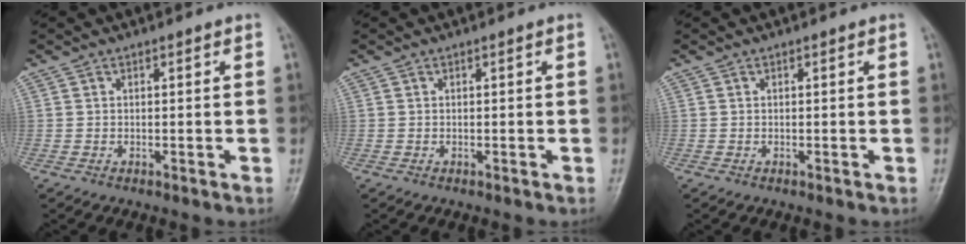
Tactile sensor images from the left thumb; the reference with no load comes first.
{"total": 0.0}
{"total": 0.0}